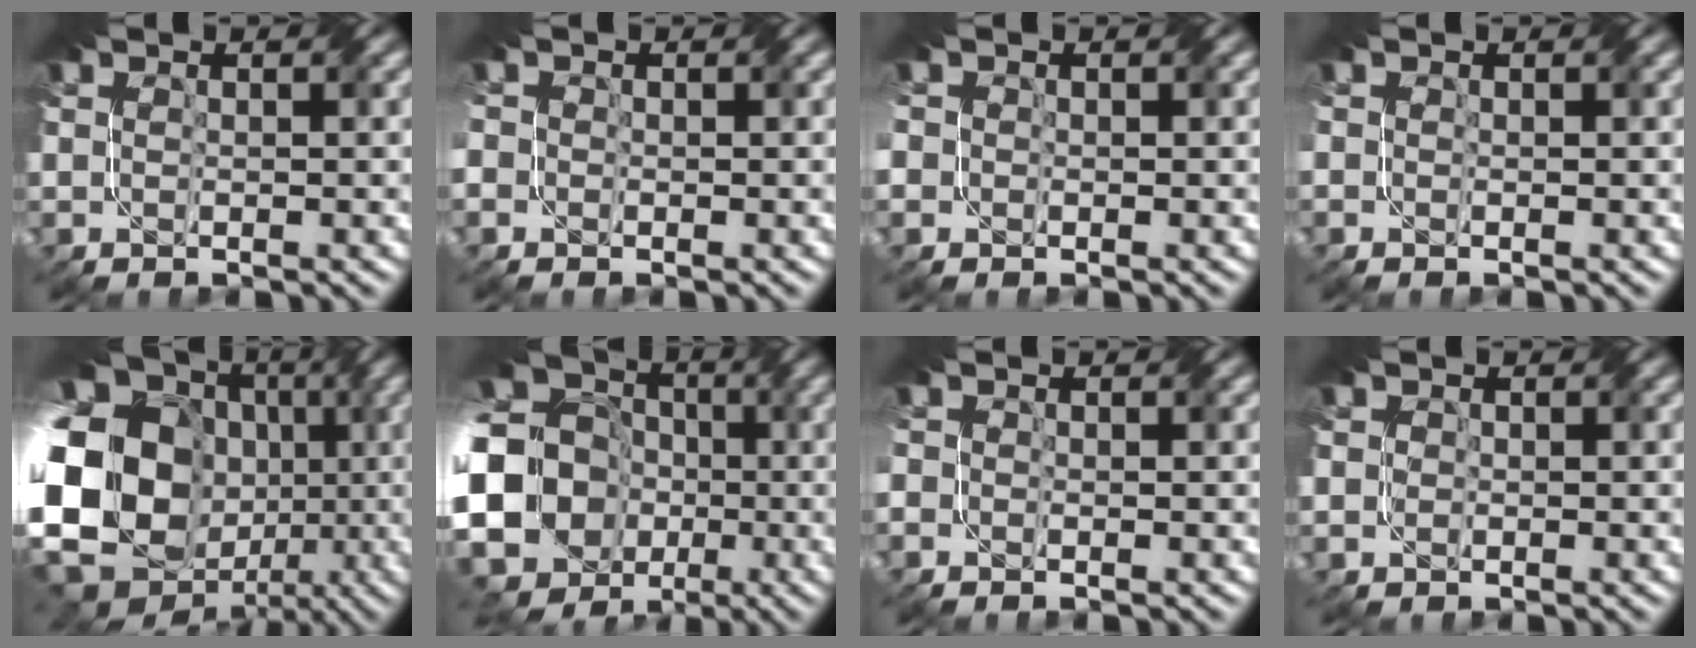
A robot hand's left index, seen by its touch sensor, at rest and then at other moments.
{"total": 2.7, "force": [-0.2, 2.5, 1.1], "torque": [-0.031, 0.014, -0.024]}
{"total": 3.6, "force": [0.2, 3.2, 1.6], "torque": [-0.050, 0.015, -0.017]}
{"total": 0.0}
{"total": 22.0, "force": [-1.2, 17.7, 12.9], "torque": [-0.278, -0.003, -0.069]}
{"total": 23.0, "force": [-3.8, 20.7, 9.3], "torque": [-0.211, -0.005, -0.129]}
{"total": 1.9, "force": [0.2, 1.7, 0.8], "torque": [-0.013, 0.012, -0.014]}
{"total": 1.4, "force": [0.5, 1.3, 0.2], "torque": [-0.004, 0.006, 0.005]}